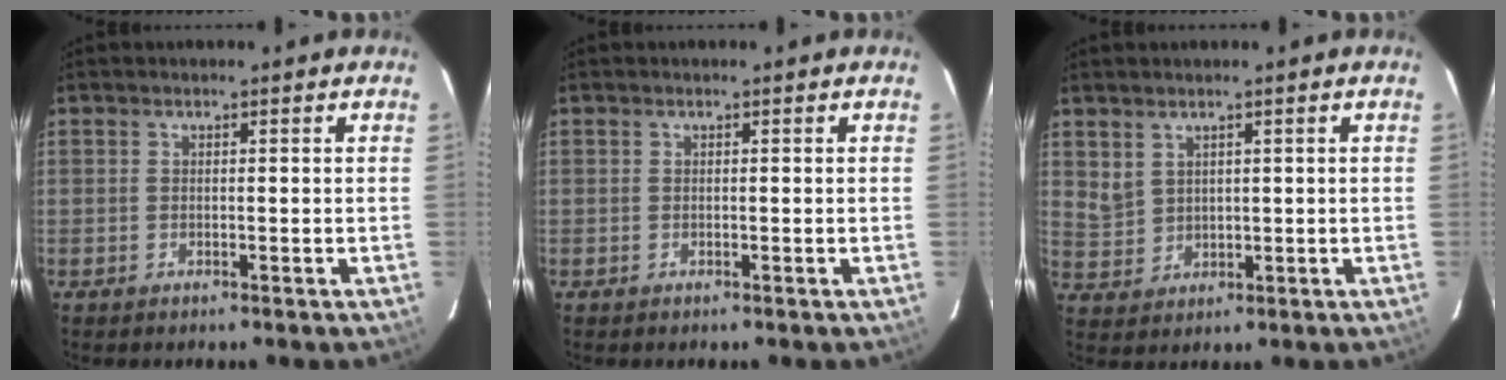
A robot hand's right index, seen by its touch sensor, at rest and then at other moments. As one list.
[{"total": 0.0}, {"total": 3.9, "force": [2.5, 2.7, 1.1], "torque": [-0.019, 0.004, 0.066]}]